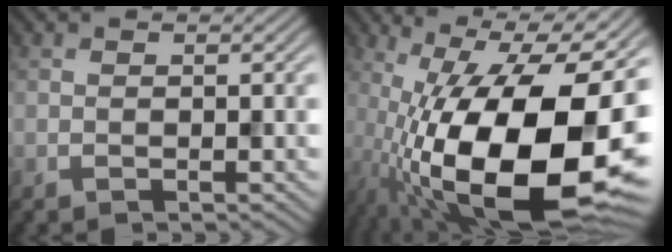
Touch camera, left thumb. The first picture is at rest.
{"total": 20.5, "force": [-5.3, 9.1, 17.6], "torque": [-0.281, -0.018, -0.082]}